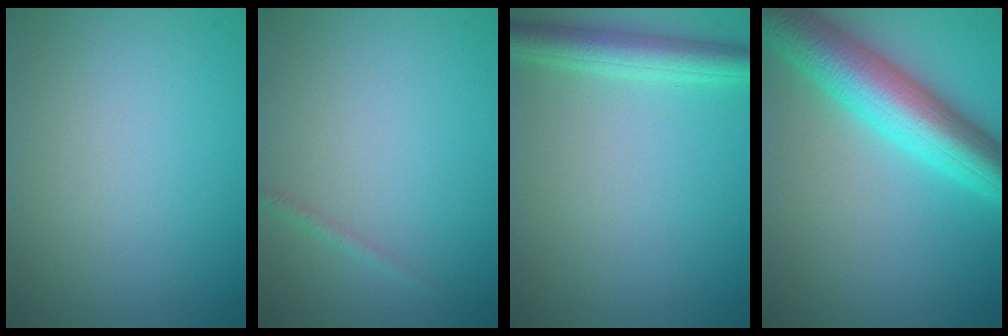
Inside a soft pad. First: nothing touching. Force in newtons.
{"total": 0.7, "press": 0.7, "slide": 0.0}
{"total": 3.6, "press": 3.6, "slide": 0.1}
{"total": 8.9, "press": 8.9, "slide": 0.2}